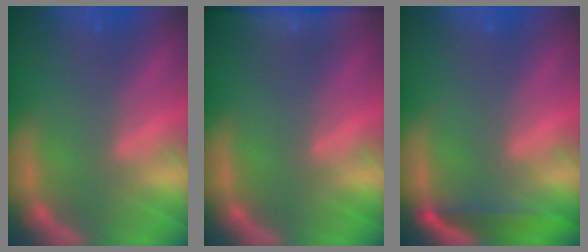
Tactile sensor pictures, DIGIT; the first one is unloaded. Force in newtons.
{"total": 5.5}
{"total": 3.0}